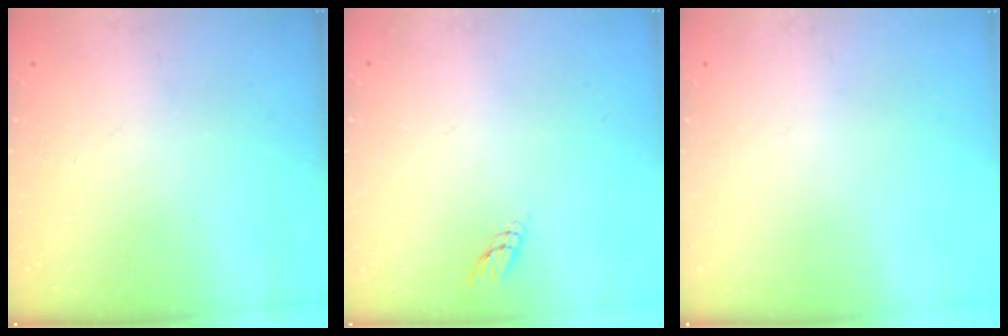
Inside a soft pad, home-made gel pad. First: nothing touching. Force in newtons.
{"total": 2.8, "press": 2.8, "slide": 0.3}
{"total": 0.0}